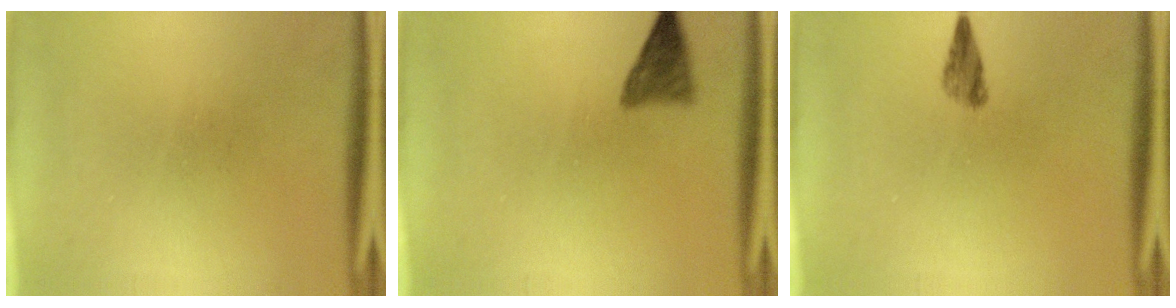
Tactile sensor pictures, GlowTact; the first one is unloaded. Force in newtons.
{"total": 2.9}
{"total": 2.2}